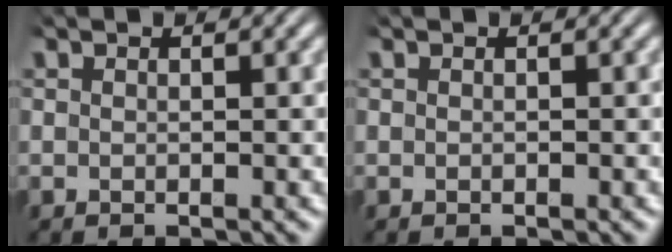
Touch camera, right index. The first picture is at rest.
{"total": 0.0}